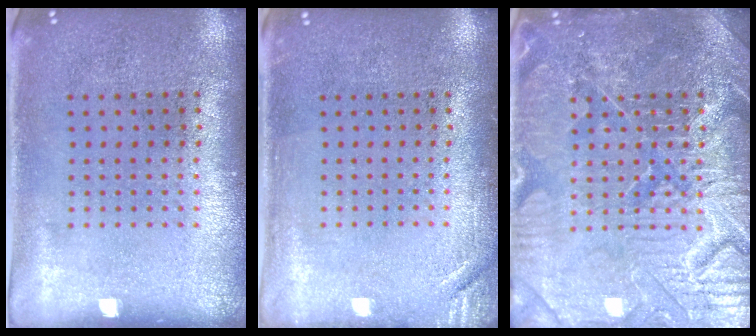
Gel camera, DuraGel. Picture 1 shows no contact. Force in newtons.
{"total": 1.5, "press": 1.5, "slide": 0.3}
{"total": 5.0, "press": 4.9, "slide": 0.7}